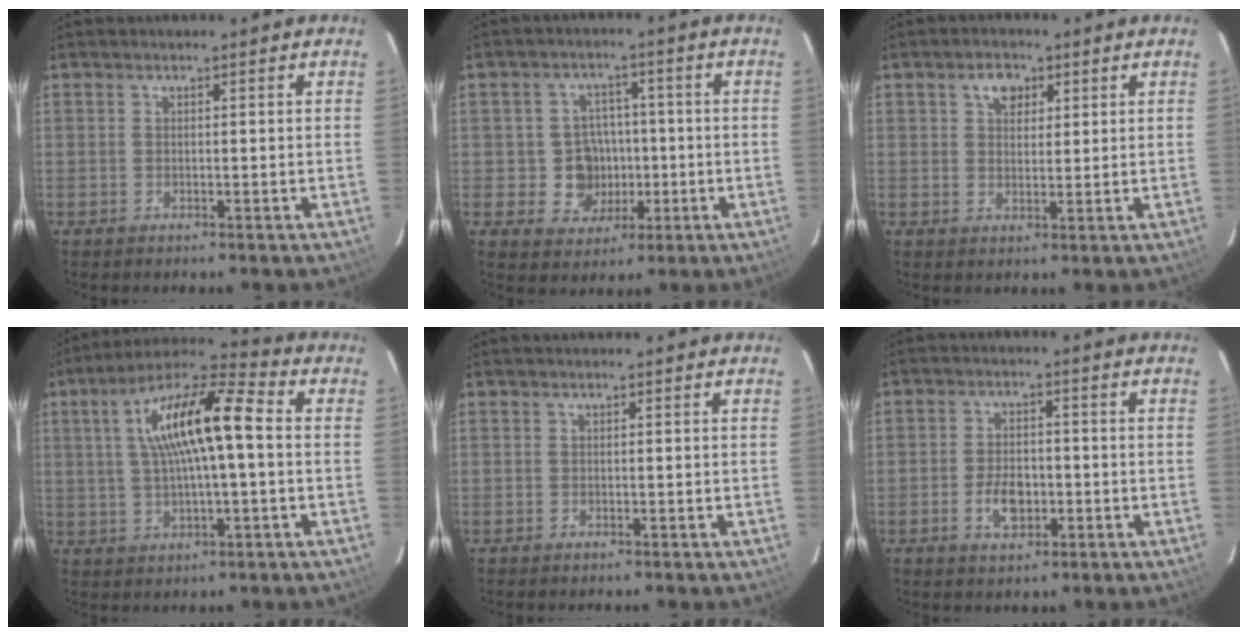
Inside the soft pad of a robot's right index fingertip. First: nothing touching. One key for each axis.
{"total": 7.2, "fx": -1.1, "fy": 6.9, "fz": 1.8, "tx": -0.044, "ty": 0.017, "tz": -0.007}
{"total": 4.1, "fx": 1.9, "fy": 2.9, "fz": 2.1, "tx": -0.029, "ty": 0.011, "tz": 0.035}
{"total": 15.1, "fx": 2.1, "fy": 3.6, "fz": 14.6, "tx": -0.260, "ty": 0.025, "tz": 0.031}
{"total": 0.0}
{"total": 5.9, "fx": -2.0, "fy": 3.5, "fz": 4.3, "tx": -0.085, "ty": 0.004, "tz": -0.029}